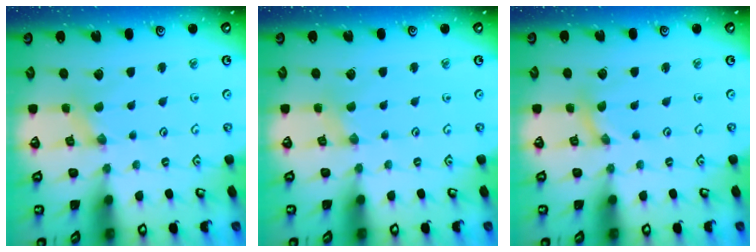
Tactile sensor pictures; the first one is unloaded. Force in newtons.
{"total": 0.0}
{"total": 0.0}